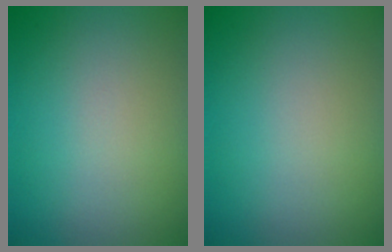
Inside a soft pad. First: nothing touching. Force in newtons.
{"total": 0.0}